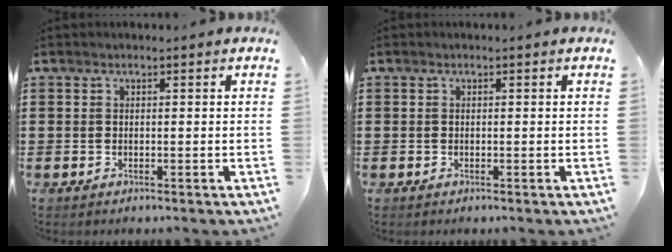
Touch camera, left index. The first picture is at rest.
{"total": 0.0}